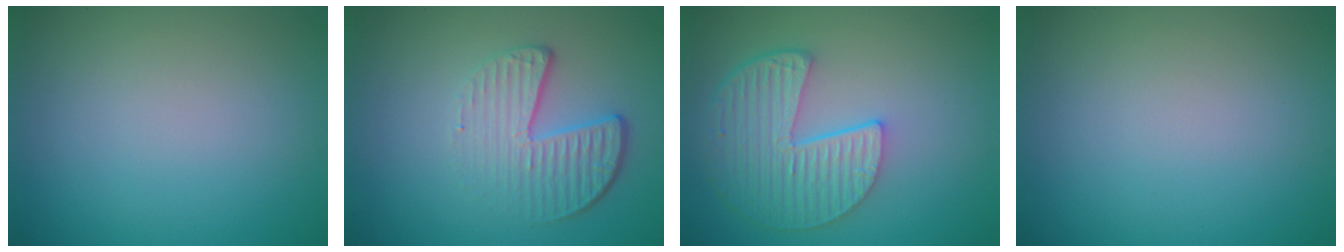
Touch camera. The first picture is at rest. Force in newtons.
{"total": 4.4, "press": 2.9, "slide": 3.3}
{"total": 6.2, "press": 4.8, "slide": 4.0}
{"total": 0.0}